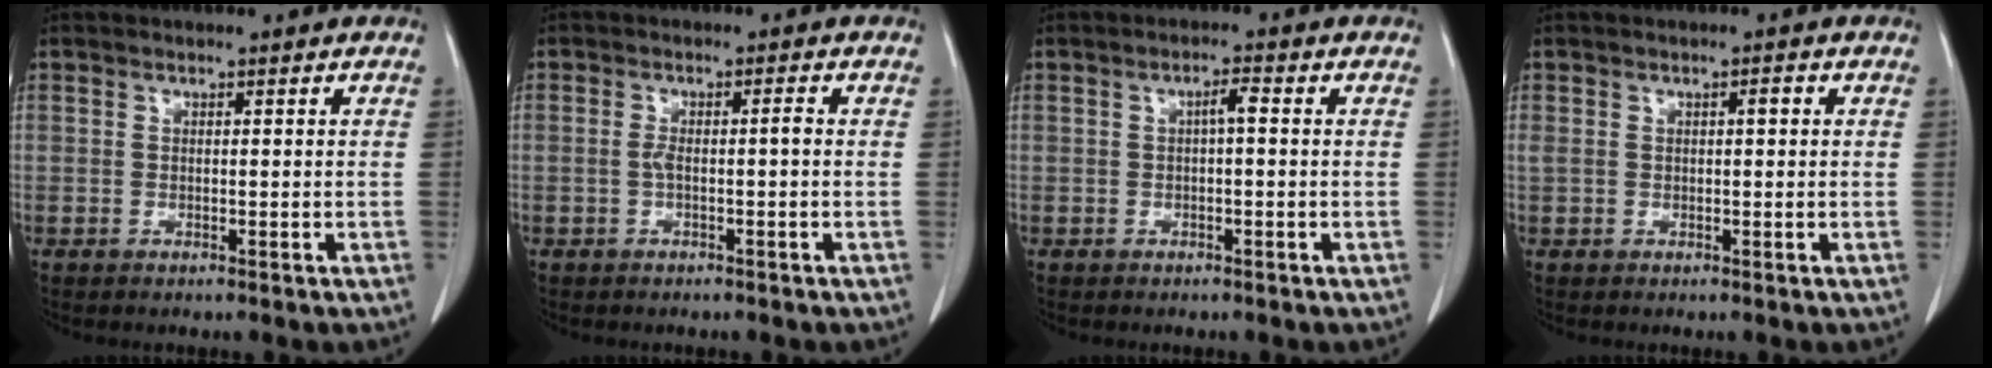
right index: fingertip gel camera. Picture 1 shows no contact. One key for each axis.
{"total": 2.3, "fx": -0.4, "fy": 0.3, "fz": 2.2, "tx": -0.042, "ty": 0.004, "tz": -0.007}
{"total": 1.9, "fx": 0.1, "fy": 0.3, "fz": 1.9, "tx": -0.031, "ty": 0.005, "tz": 0.002}
{"total": 1.7, "fx": 0.5, "fy": 0.6, "fz": 1.6, "tx": -0.032, "ty": 0.015, "tz": 0.014}